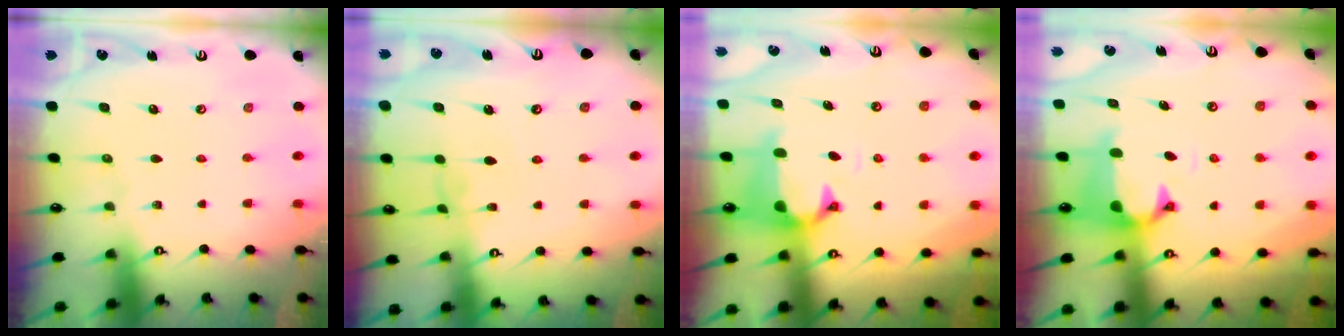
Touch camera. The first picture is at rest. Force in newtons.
{"total": 1.8, "press": 1.7, "slide": 0.5}
{"total": 1.2, "press": 0.2, "slide": 1.2}
{"total": 1.2, "press": 0.2, "slide": 1.2}